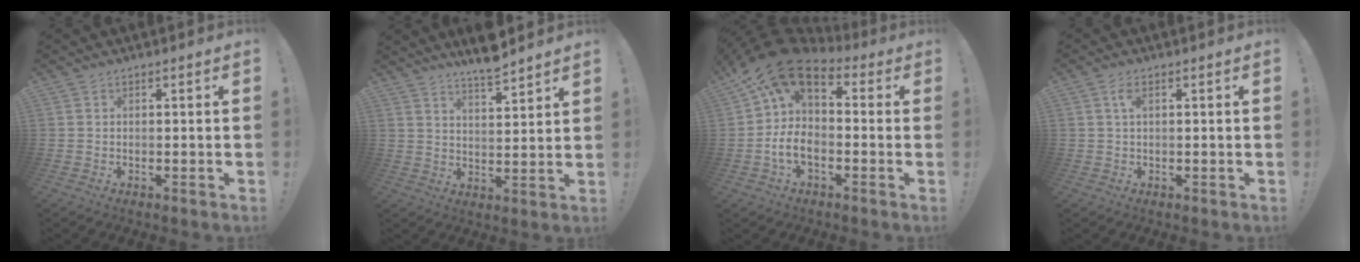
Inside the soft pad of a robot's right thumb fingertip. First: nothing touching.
{"total": 7.5, "force": [6.8, 0.7, 3.1], "torque": [-0.046, -0.047, 0.118]}
{"total": 14.3, "force": [3.7, 7.3, 11.7], "torque": [-0.209, -0.037, 0.061]}
{"total": 2.9, "force": [1.3, 1.9, 1.8], "torque": [-0.023, -0.001, 0.020]}